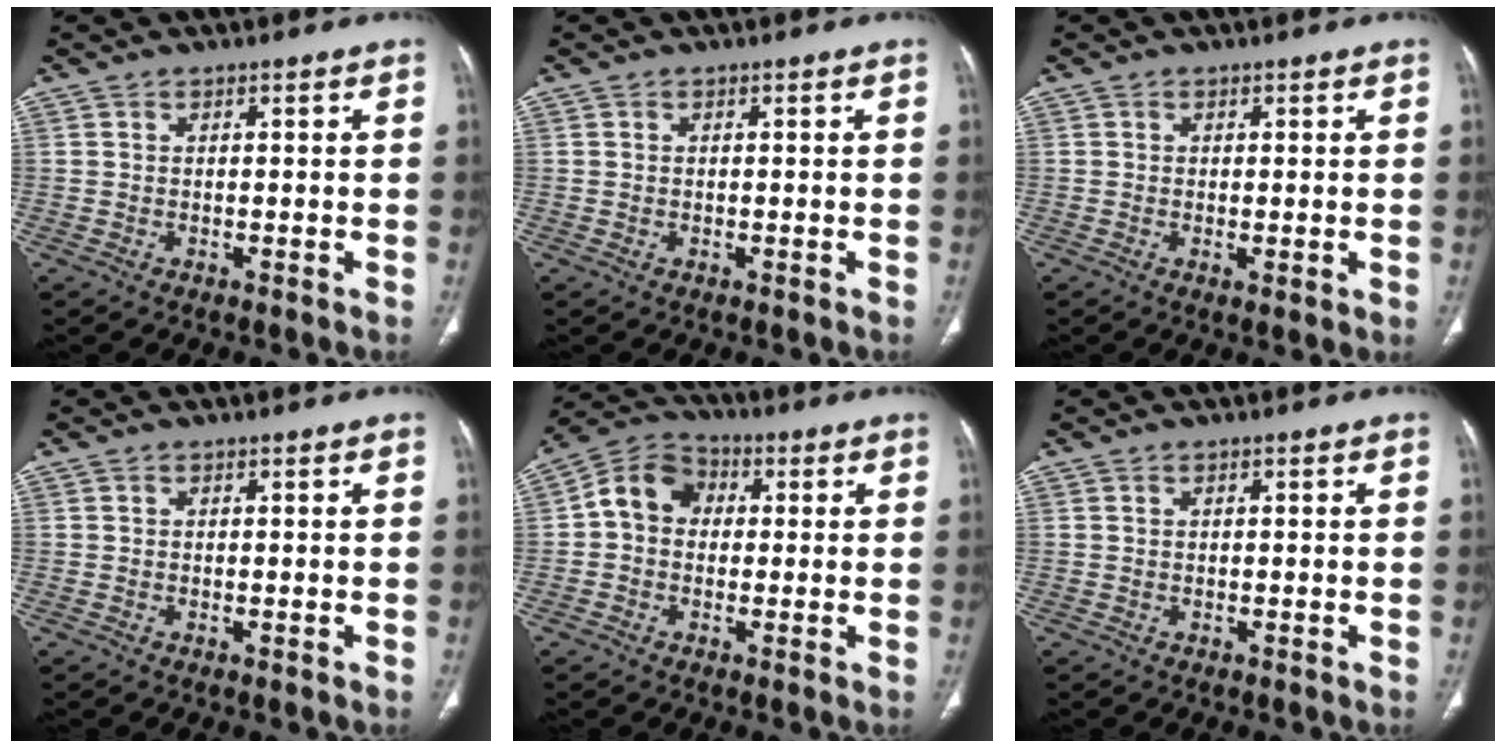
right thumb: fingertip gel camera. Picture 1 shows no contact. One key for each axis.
{"total": 0.0}
{"total": 1.4, "fx": -0.1, "fy": 0.5, "fz": 1.3, "tx": -0.027, "ty": -0.007, "tz": -0.002}
{"total": 0.0}
{"total": 9.5, "fx": 0.6, "fy": 7.7, "fz": 5.4, "tx": -0.080, "ty": 0.030, "tz": -0.007}
{"total": 0.0}